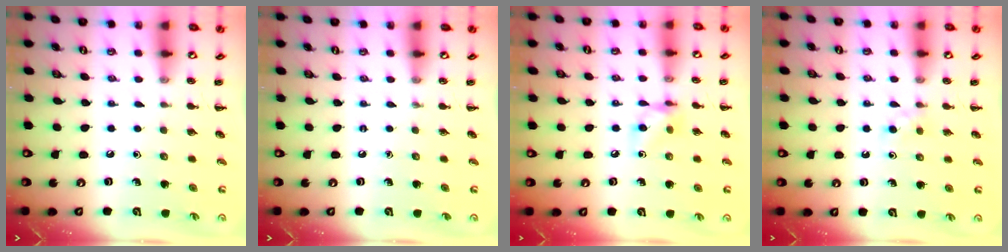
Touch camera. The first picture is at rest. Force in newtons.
{"total": 0.0}
{"total": 7.1, "press": 7.1, "slide": 0.2}
{"total": 2.7, "press": 2.5, "slide": 1.1}